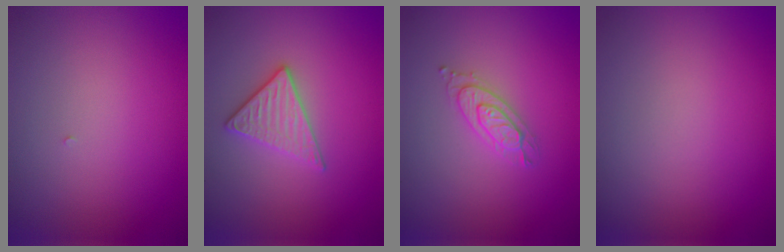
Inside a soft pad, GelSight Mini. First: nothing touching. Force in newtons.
{"total": 2.8, "press": 2.6, "slide": 1.1}
{"total": 2.1, "press": 2.1, "slide": 0.2}
{"total": 0.0}